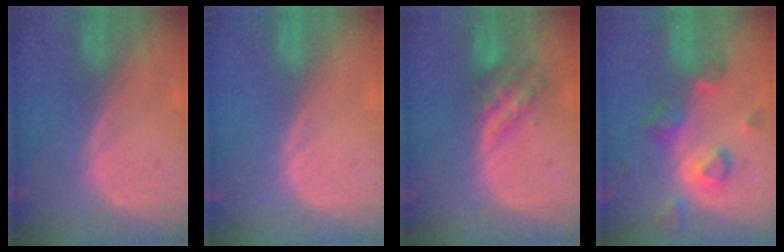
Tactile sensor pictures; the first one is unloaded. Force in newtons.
{"total": 0.0}
{"total": 6.1, "press": 5.3, "slide": 2.9}
{"total": 7.2, "press": 7.1, "slide": 1.0}